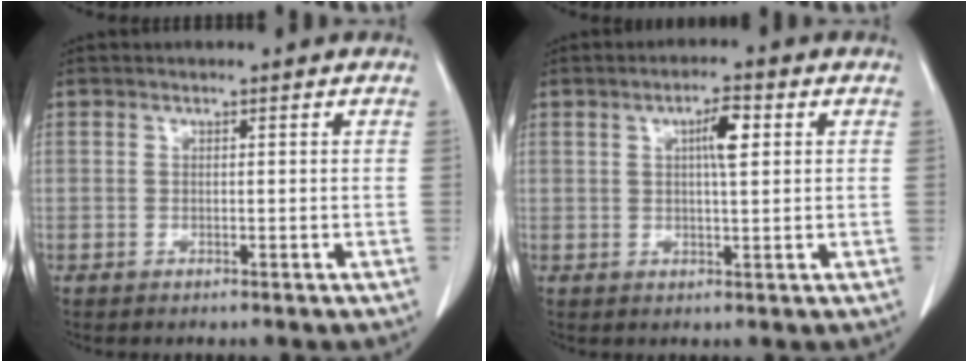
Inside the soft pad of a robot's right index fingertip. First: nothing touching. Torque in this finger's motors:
{"motor_torque": [0.12, 0.08, 0.11, 0.06]}